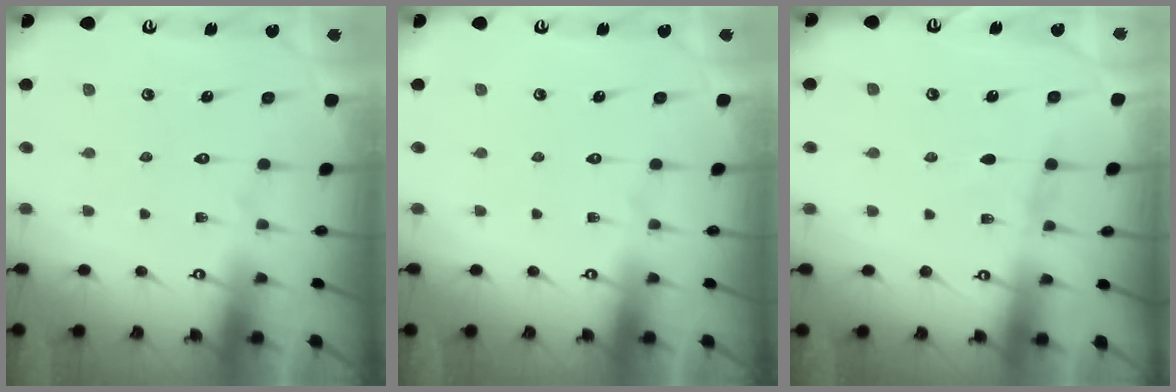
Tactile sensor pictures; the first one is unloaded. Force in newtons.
{"total": 0.0}
{"total": 3.6, "press": 3.6, "slide": 0.4}